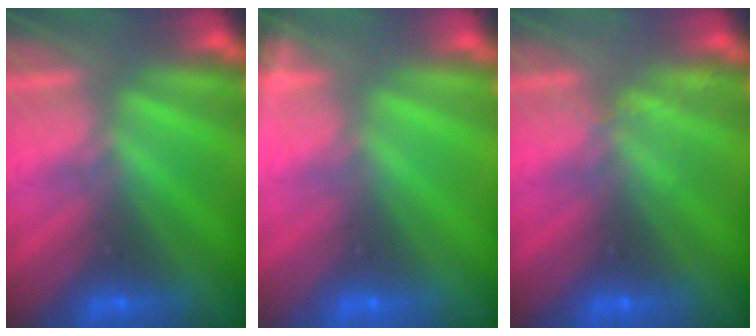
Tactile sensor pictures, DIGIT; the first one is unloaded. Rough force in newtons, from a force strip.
{"total": 1.1}
{"total": 2.1}